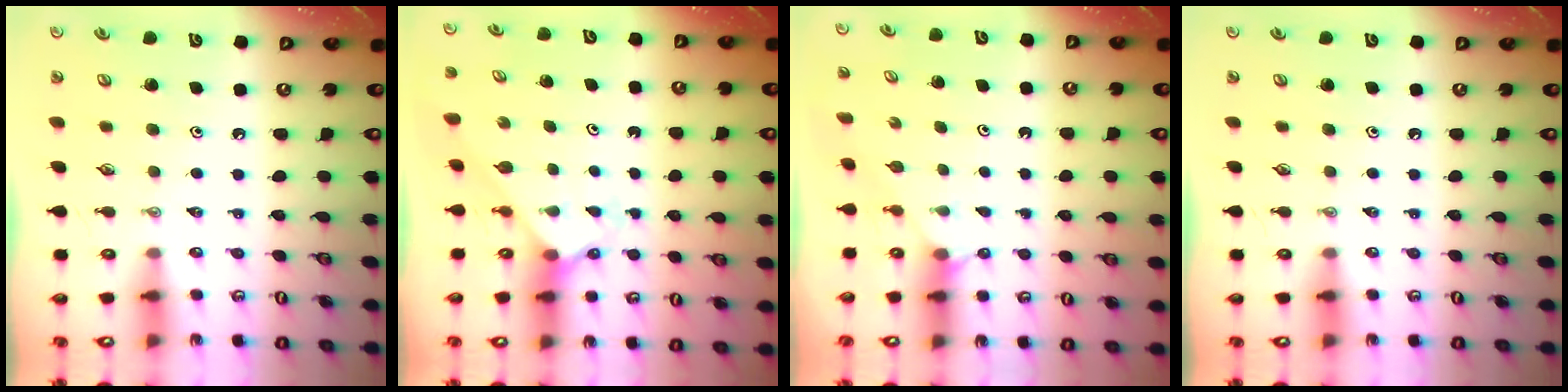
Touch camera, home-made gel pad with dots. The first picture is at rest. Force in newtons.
{"total": 2.4, "press": 2.4, "slide": 0.2}
{"total": 2.1, "press": 2.1, "slide": 0.1}
{"total": 0.0}